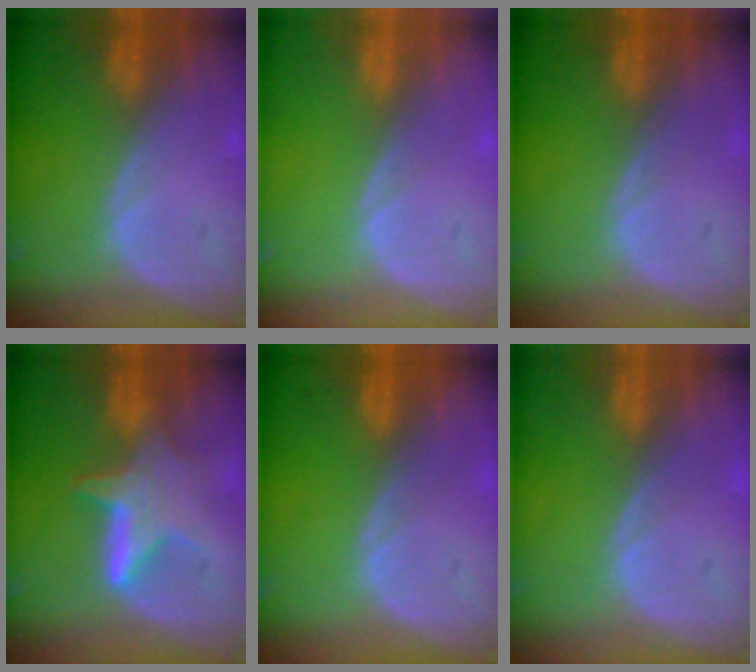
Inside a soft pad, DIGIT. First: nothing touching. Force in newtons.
{"total": 0.0}
{"total": 0.0}
{"total": 6.4, "press": 6.2, "slide": 1.7}
{"total": 0.0}
{"total": 0.0}